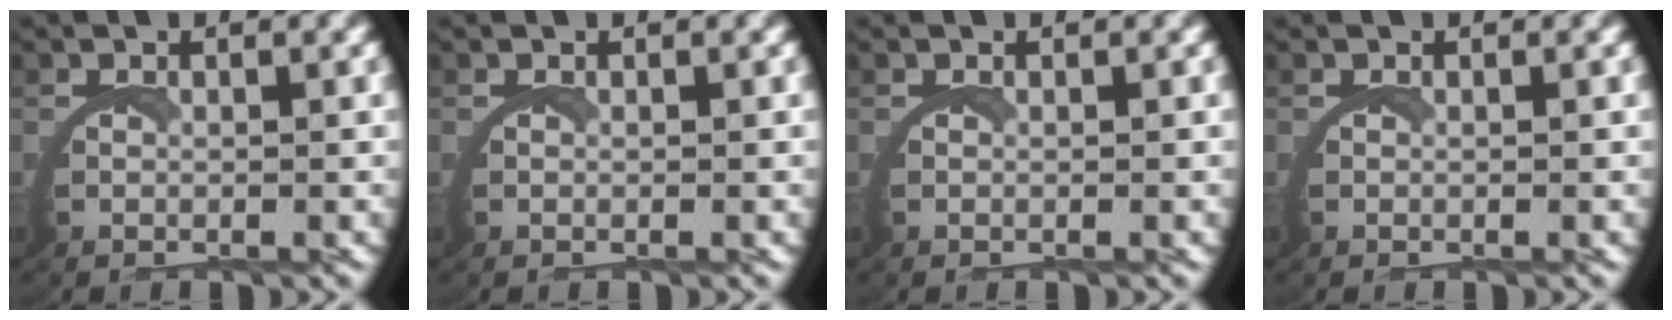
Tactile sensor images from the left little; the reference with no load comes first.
{"total": 0.0}
{"total": 0.0}
{"total": 0.0}